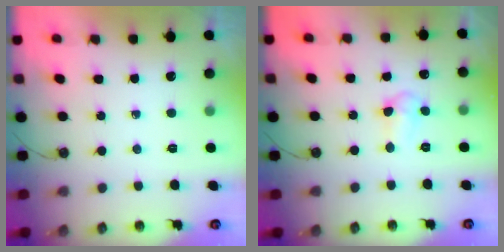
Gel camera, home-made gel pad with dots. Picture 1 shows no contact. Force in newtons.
{"total": 4.6, "press": 3.6, "slide": 2.9}